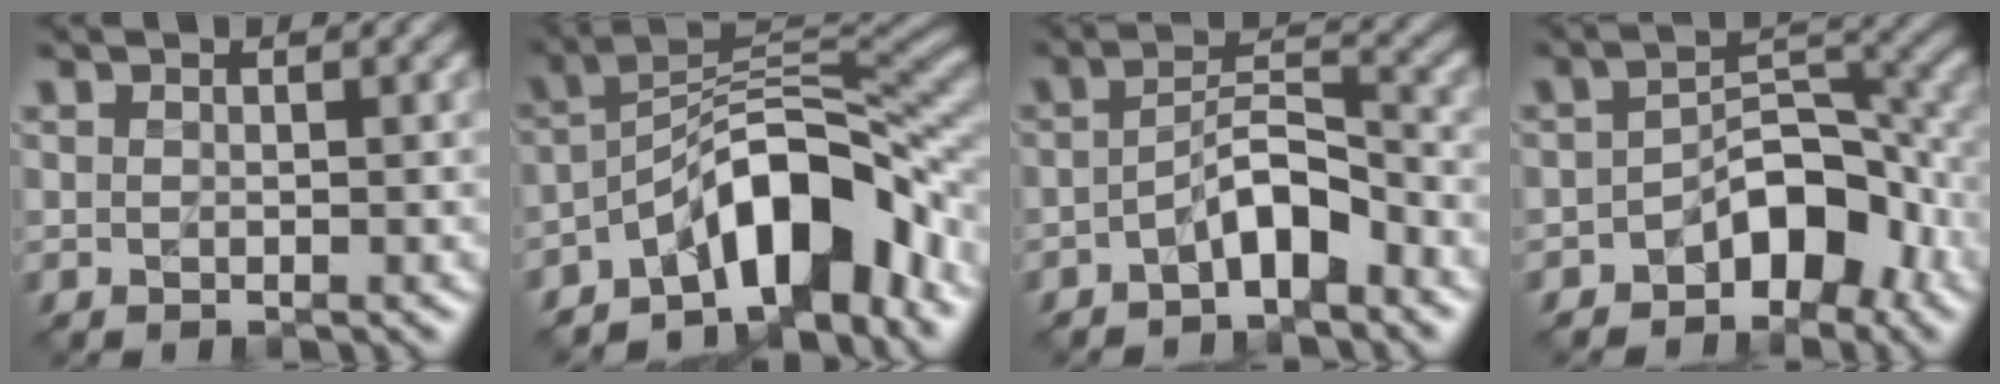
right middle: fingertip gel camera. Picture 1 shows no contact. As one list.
[{"total": 9.9, "force": [-5.6, 3.8, 7.2], "torque": [-0.087, 0.019, -0.109]}, {"total": 4.2, "force": [-2.3, 1.5, 3.1], "torque": [-0.051, 0.014, -0.045]}, {"total": 6.1, "force": [-3.3, 3.4, 3.9], "torque": [-0.040, 0.007, -0.061]}]